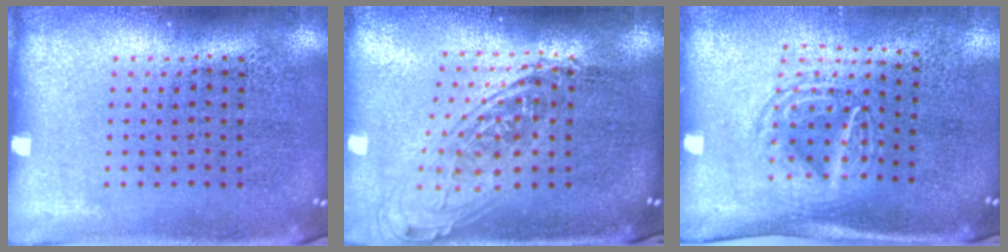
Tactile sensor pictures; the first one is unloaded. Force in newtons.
{"total": 1.9, "press": 1.4, "slide": 1.2}
{"total": 1.6, "press": 1.3, "slide": 1.0}